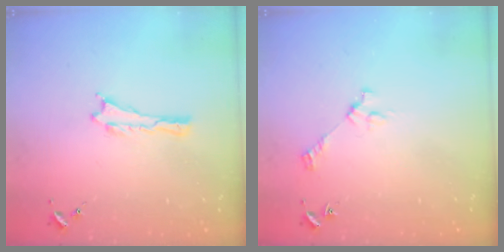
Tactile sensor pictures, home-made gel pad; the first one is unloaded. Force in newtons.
{"total": 3.1, "press": 3.1, "slide": 0.2}